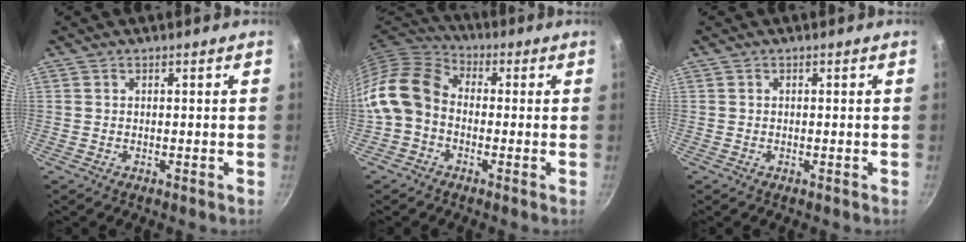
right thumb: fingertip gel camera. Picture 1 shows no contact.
{"total": 12.4, "force": [-2.4, 9.5, 7.7], "torque": [-0.136, 0.044, -0.072]}
{"total": 0.0}